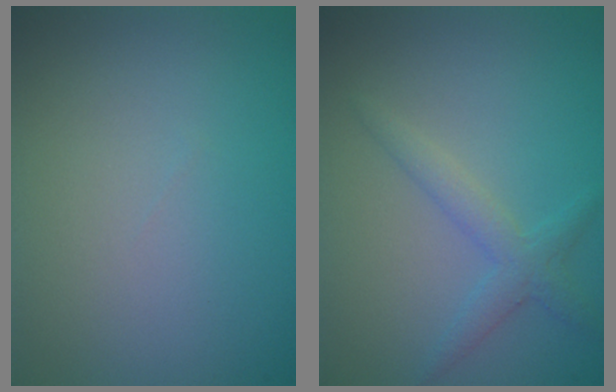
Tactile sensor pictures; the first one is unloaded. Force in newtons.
{"total": 2.1, "press": 2.1, "slide": 0.1}